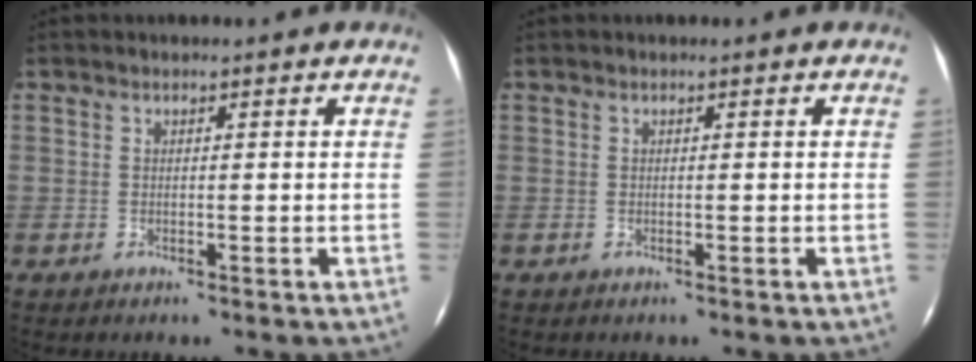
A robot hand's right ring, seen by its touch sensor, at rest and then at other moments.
{"total": 0.0}